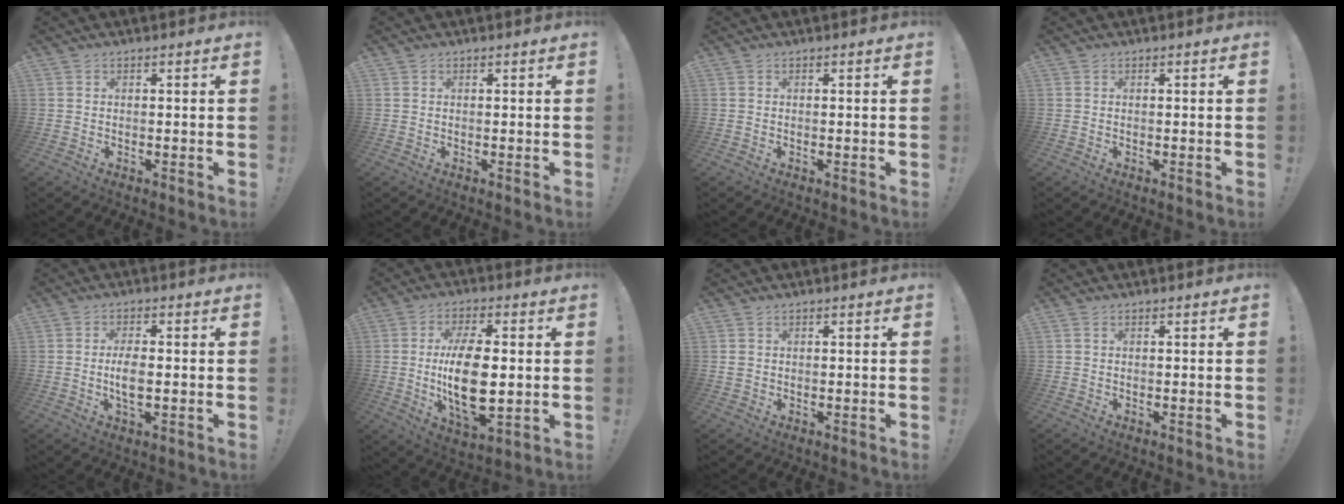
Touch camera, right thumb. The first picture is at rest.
{"total": 0.0}
{"total": 0.0}
{"total": 0.0}
{"total": 5.6, "force": [-0.7, 2.2, 5.1], "torque": [-0.104, -0.006, -0.017]}
{"total": 17.4, "force": [0.0, 8.4, 15.3], "torque": [-0.285, -0.015, -0.004]}
{"total": 1.2, "force": [0.4, 1.1, 0.5], "torque": [-0.009, 0.004, 0.008]}
{"total": 0.0}